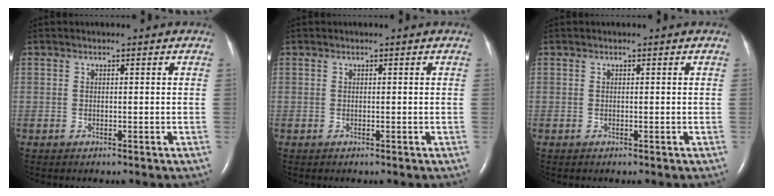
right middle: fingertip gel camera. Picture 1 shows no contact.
{"total": 0.0}
{"total": 0.0}